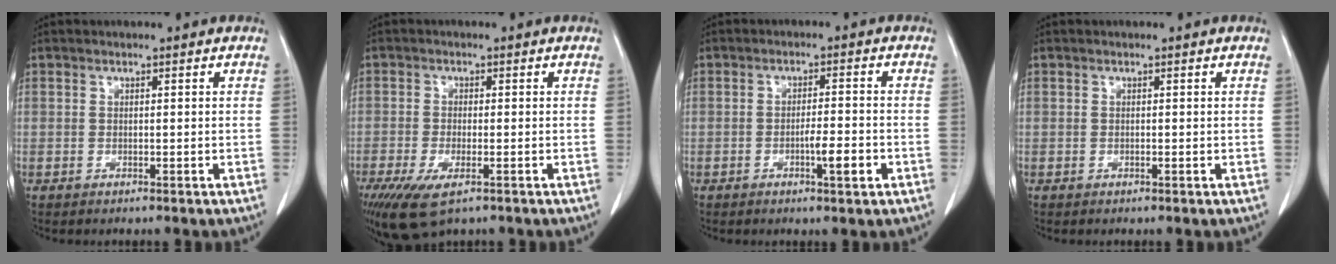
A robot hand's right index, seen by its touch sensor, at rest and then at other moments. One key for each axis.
{"total": 7.8, "fx": -4.7, "fy": 2.4, "fz": 5.7, "tx": -0.108, "ty": -0.021, "tz": -0.078}
{"total": 4.3, "fx": -1.7, "fy": 0.4, "fz": 3.9, "tx": -0.059, "ty": 0.000, "tz": -0.025}
{"total": 0.0}